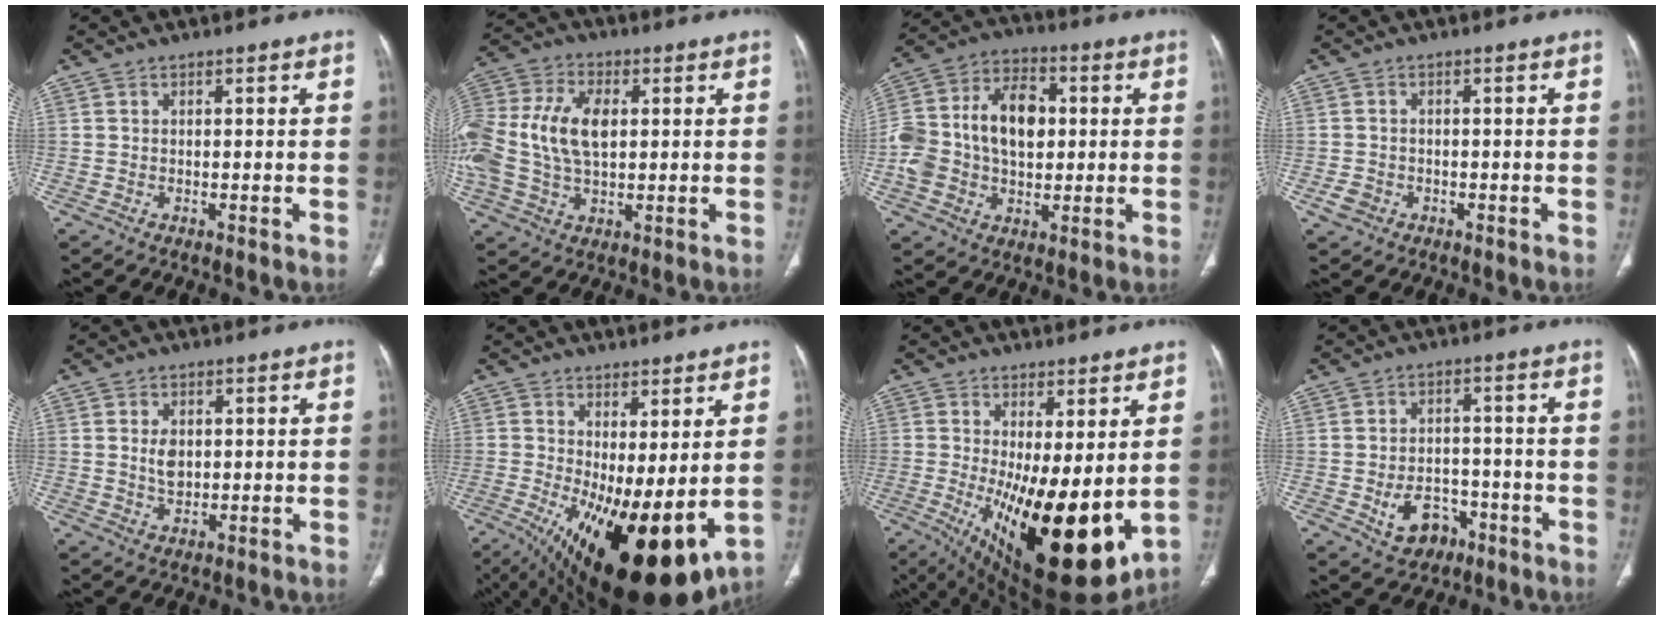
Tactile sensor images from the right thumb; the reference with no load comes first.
{"total": 18.2, "force": [1.5, 11.3, 14.2], "torque": [-0.331, 0.011, 0.029]}
{"total": 17.7, "force": [0.5, 12.2, 12.8], "torque": [-0.222, 0.031, 0.006]}
{"total": 2.6, "force": [-1.1, 2.2, 1.0], "torque": [-0.017, 0.009, -0.015]}
{"total": 3.9, "force": [0.5, 2.8, 2.8], "torque": [-0.039, -0.004, 0.012]}
{"total": 18.7, "force": [-1.9, 7.2, 17.2], "torque": [-0.278, -0.031, -0.001]}
{"total": 21.2, "force": [-2.0, 7.9, 19.6], "torque": [-0.288, -0.042, 0.000]}
{"total": 7.8, "force": [-3.3, 5.8, 4.1], "torque": [-0.046, 0.030, -0.043]}